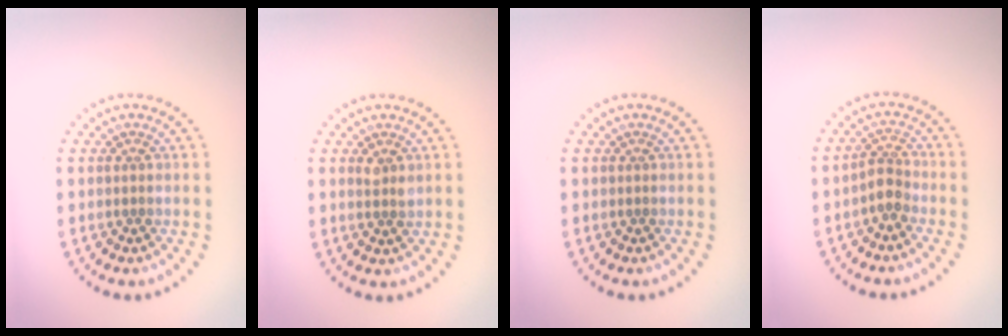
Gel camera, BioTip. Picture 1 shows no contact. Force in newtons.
{"total": 1.1, "press": 1.1, "slide": 0.4}
{"total": 0.0}
{"total": 2.1, "press": 1.7, "slide": 1.2}